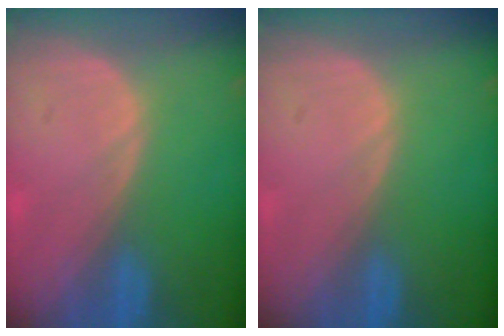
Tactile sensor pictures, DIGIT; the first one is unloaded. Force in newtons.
{"total": 0.0}